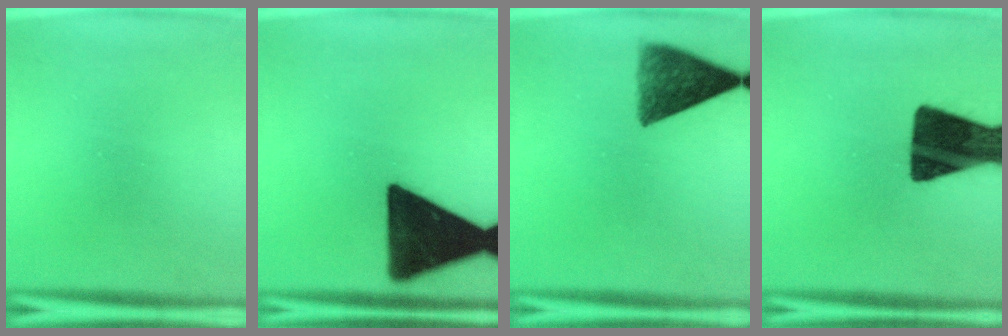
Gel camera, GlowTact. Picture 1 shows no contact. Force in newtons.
{"total": 18.6}
{"total": 8.9}
{"total": 17.9}